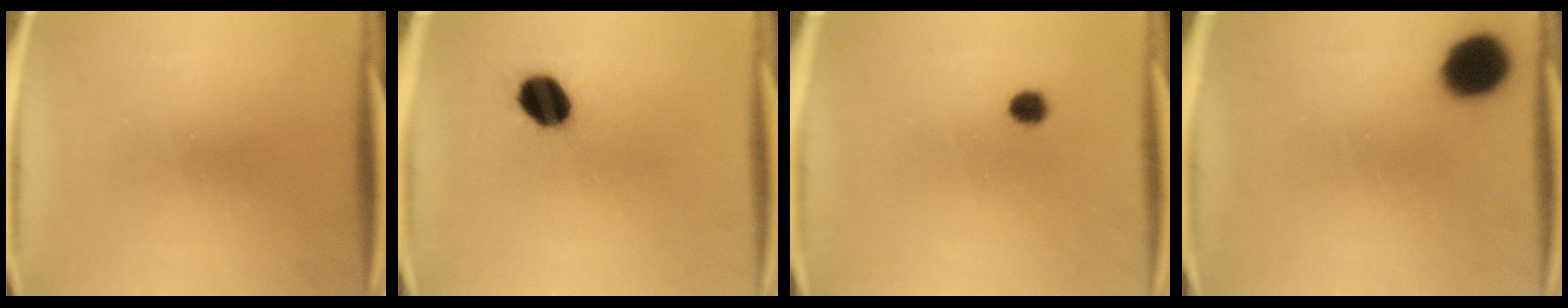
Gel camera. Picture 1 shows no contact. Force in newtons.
{"total": 8.5}
{"total": 2.6}
{"total": 12.1}